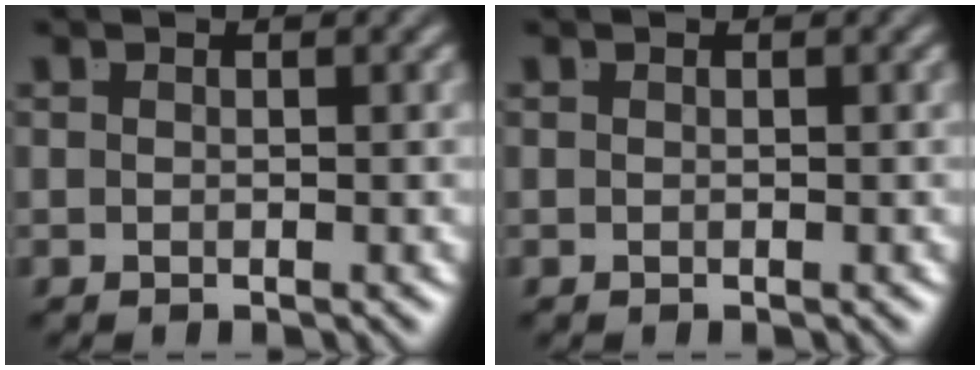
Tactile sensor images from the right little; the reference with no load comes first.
{"total": 0.0}